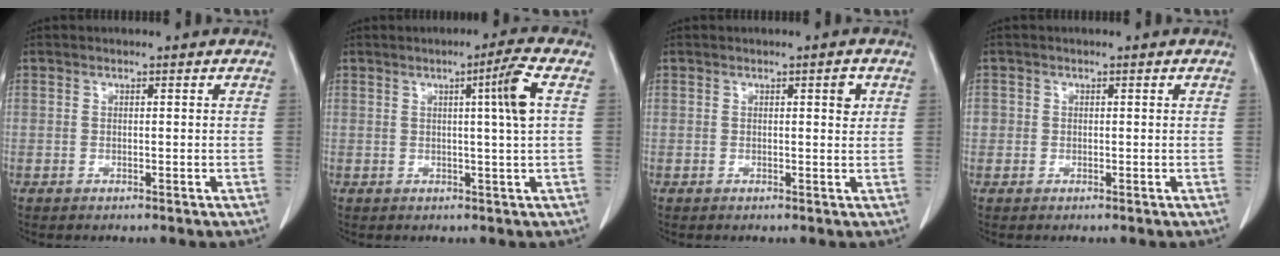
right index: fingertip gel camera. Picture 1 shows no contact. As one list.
[{"total": 5.2, "force": [1.1, -1.4, 4.9], "torque": [-0.078, -0.003, 0.018]}, {"total": 1.8, "force": [0.7, 0.4, 1.6], "torque": [-0.021, 0.000, 0.009]}, {"total": 1.4, "force": [0.0, 1.4, 0.2], "torque": [0.007, 0.006, -0.002]}]